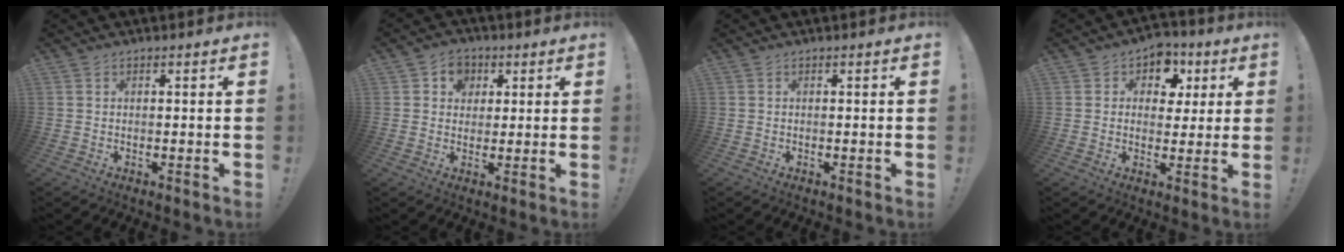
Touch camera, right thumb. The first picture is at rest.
{"total": 6.5, "force": [1.9, 5.9, 1.9], "torque": [-0.025, -0.006, 0.037]}
{"total": 0.0}
{"total": 8.5, "force": [3.0, 7.4, 3.1], "torque": [-0.026, -0.015, 0.056]}